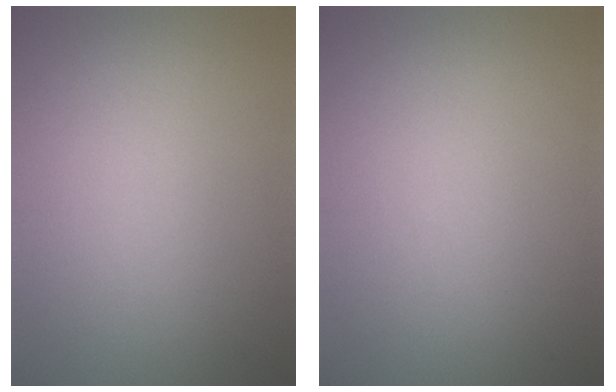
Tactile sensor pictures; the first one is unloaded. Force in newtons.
{"total": 0.0}